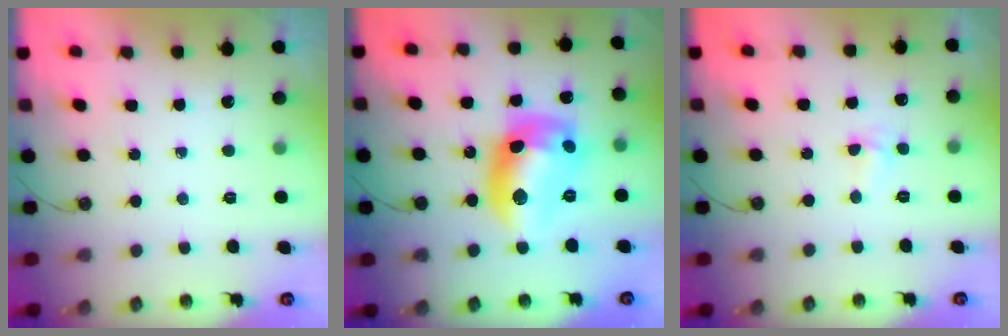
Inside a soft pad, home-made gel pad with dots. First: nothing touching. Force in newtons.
{"total": 16.6, "press": 16.6, "slide": 1.0}
{"total": 4.0, "press": 4.0, "slide": 0.6}